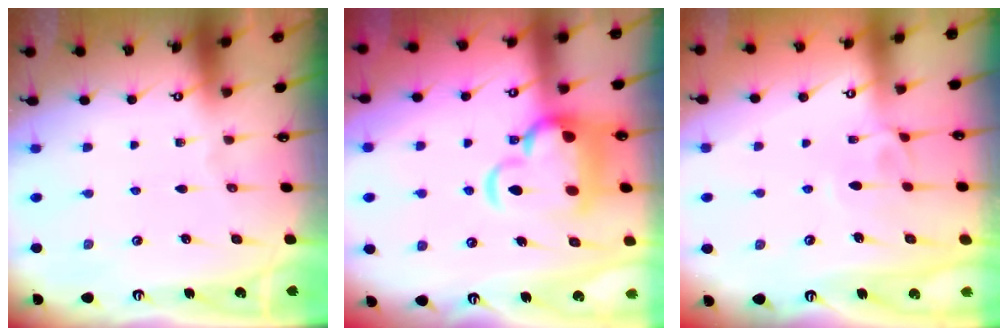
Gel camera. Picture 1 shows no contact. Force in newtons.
{"total": 10.3, "press": 10.1, "slide": 2.1}
{"total": 1.4, "press": 1.0, "slide": 1.0}